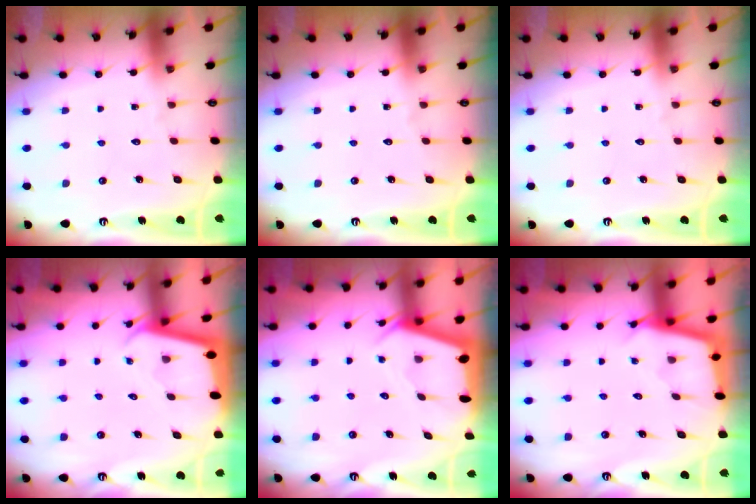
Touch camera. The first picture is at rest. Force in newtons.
{"total": 0.0}
{"total": 0.0}
{"total": 1.9, "press": 1.9, "slide": 0.1}
{"total": 2.4, "press": 2.4, "slide": 0.4}
{"total": 2.4, "press": 2.4, "slide": 0.2}